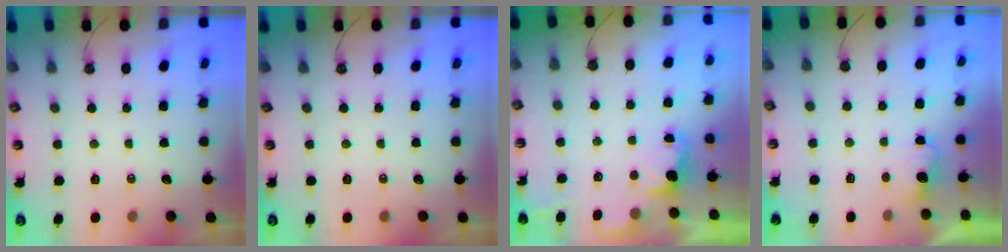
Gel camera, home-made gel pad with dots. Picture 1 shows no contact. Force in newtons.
{"total": 0.0}
{"total": 2.0, "press": 1.8, "slide": 0.9}
{"total": 2.6, "press": 2.5, "slide": 0.9}